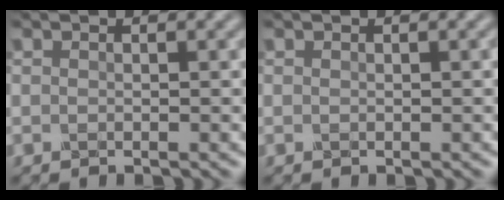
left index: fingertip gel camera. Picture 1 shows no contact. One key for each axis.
{"total": 0.0}